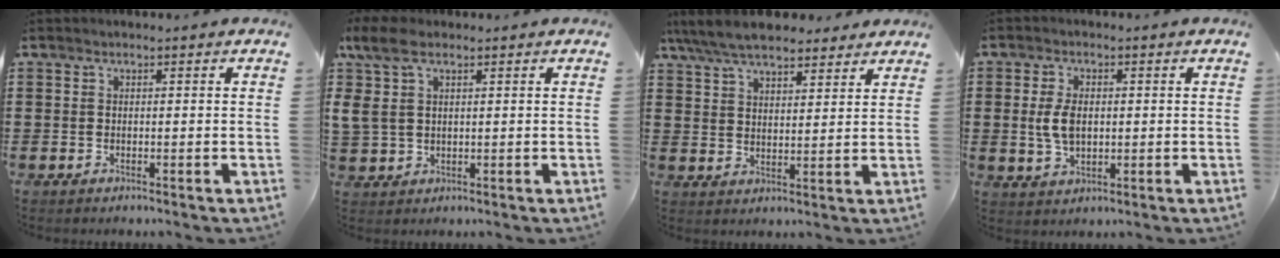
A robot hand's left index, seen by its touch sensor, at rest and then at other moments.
{"total": 6.3, "force": [2.6, 3.8, 4.3], "torque": [-0.114, 0.009, 0.042]}
{"total": 7.6, "force": [6.6, 2.1, 3.1], "torque": [-0.081, -0.010, 0.123]}
{"total": 5.0, "force": [0.3, 2.9, 4.0], "torque": [-0.098, 0.005, 0.000]}